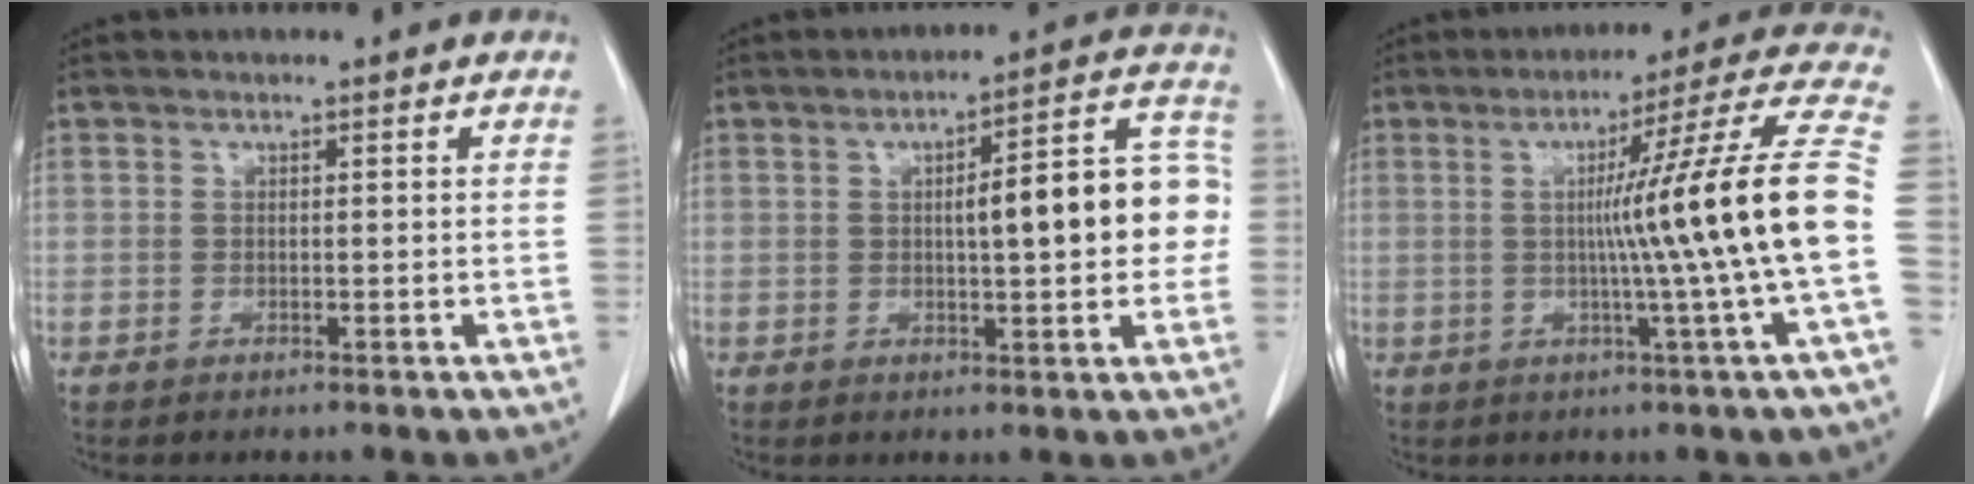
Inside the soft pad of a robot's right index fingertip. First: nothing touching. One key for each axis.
{"total": 12.3, "fx": 0.2, "fy": 2.9, "fz": 11.9, "tx": -0.151, "ty": 0.037, "tz": 0.004}
{"total": 16.8, "fx": -1.1, "fy": -3.2, "fz": 16.5, "tx": -0.225, "ty": -0.001, "tz": -0.024}